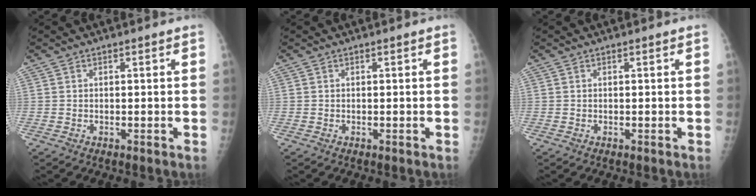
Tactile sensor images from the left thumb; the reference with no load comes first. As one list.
[{"total": 0.0}, {"total": 0.0}]